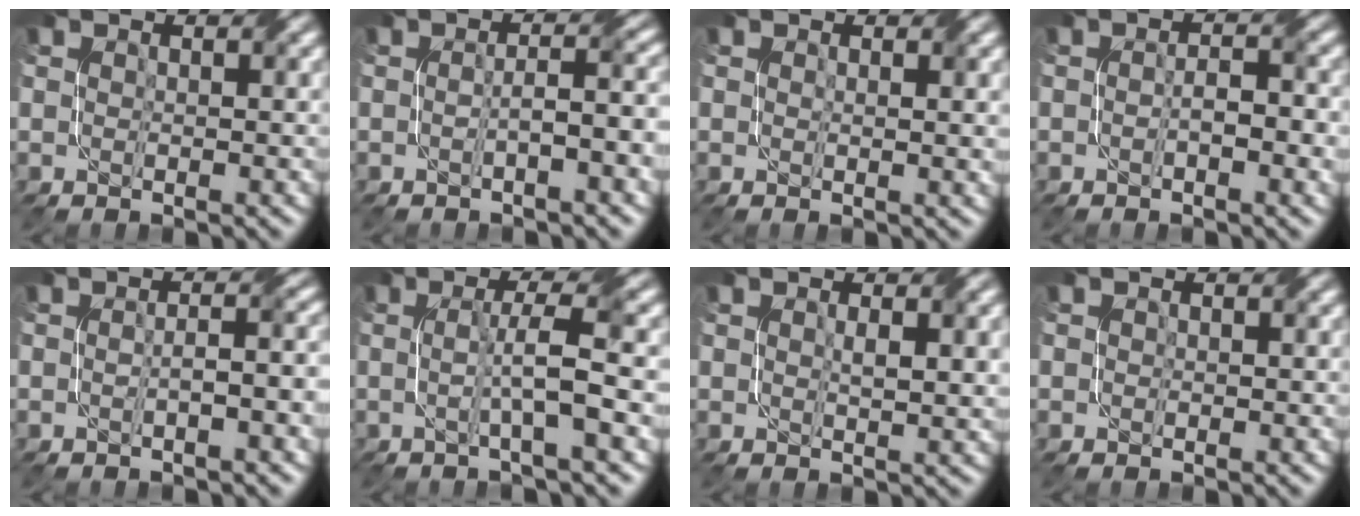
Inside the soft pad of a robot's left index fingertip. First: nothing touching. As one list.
[{"total": 3.3, "force": [-0.6, 0.6, 3.2], "torque": [-0.045, 0.012, -0.015]}, {"total": 1.3, "force": [0.4, 0.1, 1.2], "torque": [-0.018, -0.002, 0.008]}, {"total": 3.1, "force": [-0.6, 1.0, 2.9], "torque": [-0.049, 0.002, -0.009]}, {"total": 2.9, "force": [-0.5, 0.7, 2.8], "torque": [-0.034, 0.009, -0.008]}, {"total": 4.4, "force": [-0.3, 0.3, 4.4], "torque": [-0.075, 0.003, -0.009]}, {"total": 2.2, "force": [0.5, 0.6, 2.1], "torque": [-0.037, 0.000, 0.012]}, {"total": 0.0}]